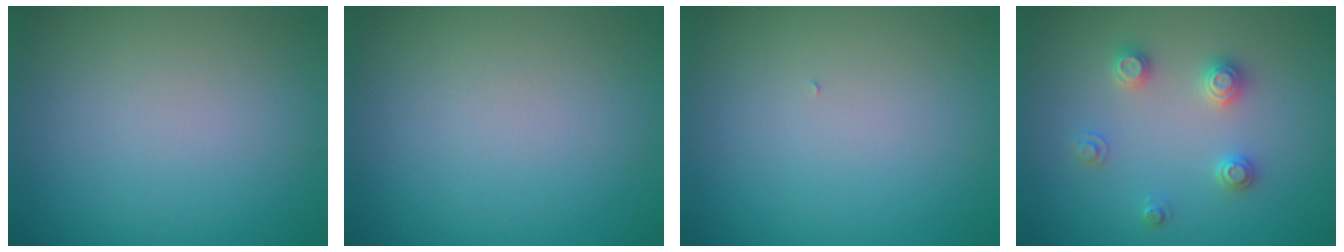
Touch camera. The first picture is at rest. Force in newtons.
{"total": 0.0}
{"total": 0.0}
{"total": 2.5, "press": 2.5, "slide": 0.3}